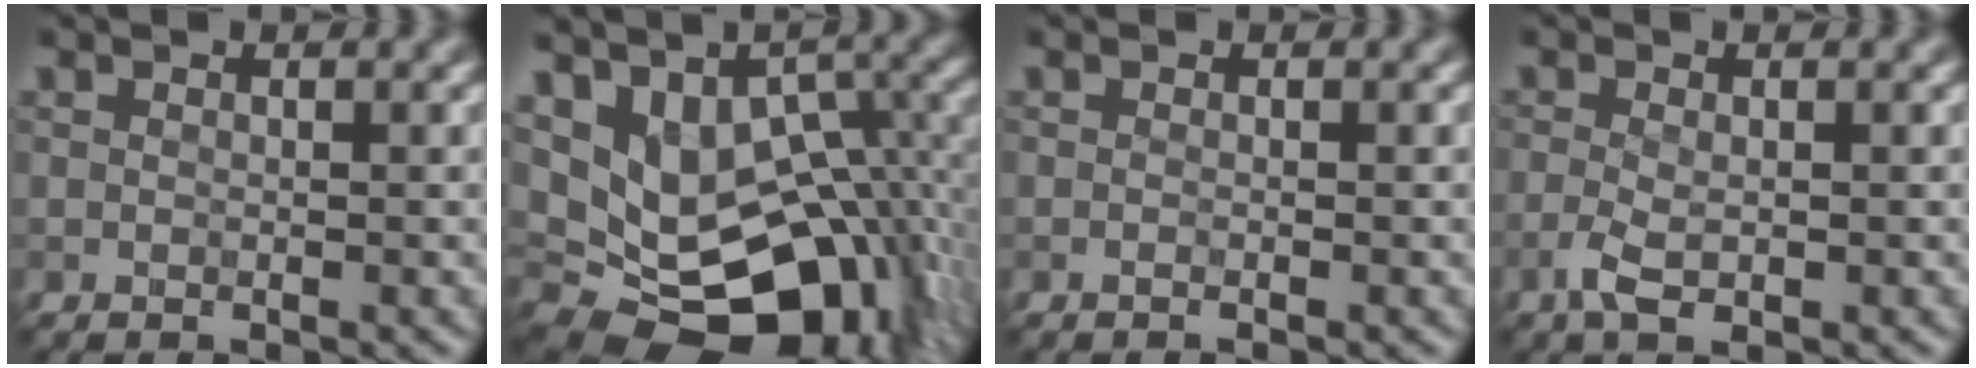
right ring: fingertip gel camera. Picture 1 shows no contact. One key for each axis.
{"total": 14.5, "fx": -1.6, "fy": 10.0, "fz": 10.3, "tx": -0.154, "ty": -0.014, "tz": 0.023}
{"total": 0.6, "fx": -0.4, "fy": 0.1, "fz": 0.3, "tx": -0.001, "ty": -0.002, "tz": -0.010}
{"total": 2.1, "fx": -1.2, "fy": 0.7, "fz": 1.6, "tx": -0.039, "ty": -0.007, "tz": -0.020}